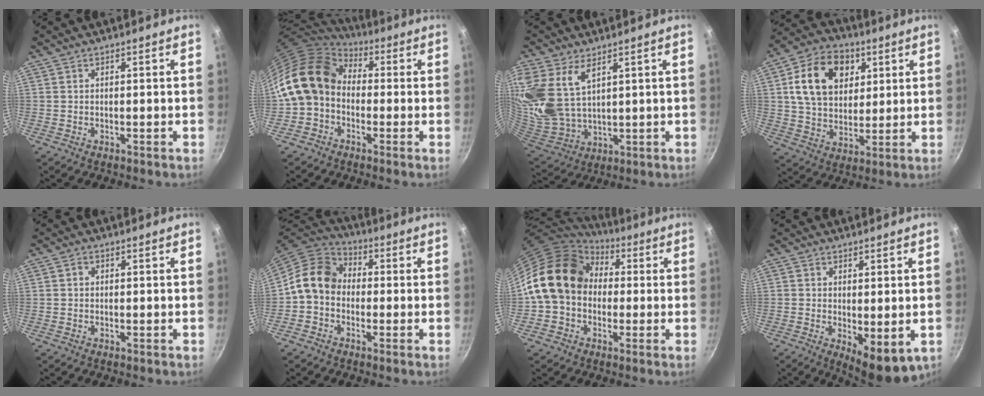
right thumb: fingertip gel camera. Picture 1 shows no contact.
{"total": 14.1, "force": [0.5, 11.2, 8.5], "torque": [-0.137, 0.036, -0.010]}
{"total": 18.1, "force": [8.3, 10.9, 11.8], "torque": [-0.273, -0.020, 0.182]}
{"total": 16.8, "force": [5.3, 12.3, 10.2], "torque": [-0.151, -0.002, 0.083]}
{"total": 1.1, "force": [0.1, 1.0, 0.5], "torque": [-0.007, 0.006, 0.001]}
{"total": 10.6, "force": [-0.4, 8.7, 6.0], "torque": [-0.078, 0.033, -0.032]}
{"total": 16.9, "force": [2.2, 13.5, 9.9], "torque": [-0.148, 0.039, 0.028]}
{"total": 7.2, "force": [-0.6, 3.1, 6.5], "torque": [-0.080, -0.020, 0.000]}